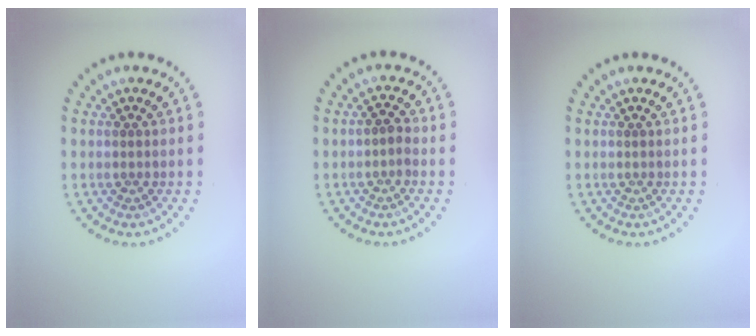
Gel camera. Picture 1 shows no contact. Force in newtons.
{"total": 1.1, "press": 1.0, "slide": 0.5}
{"total": 0.0}